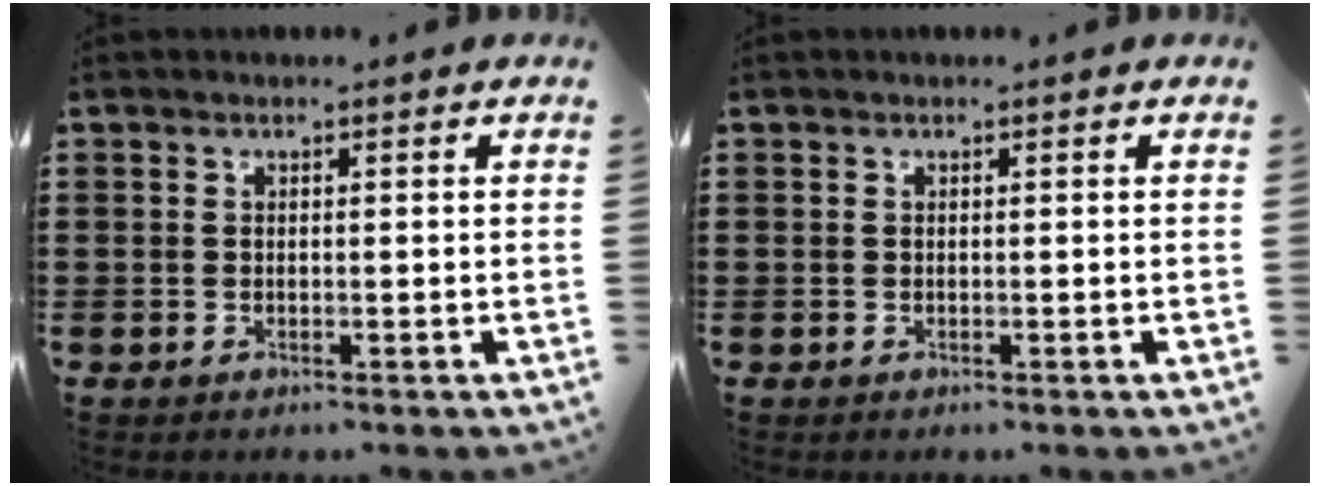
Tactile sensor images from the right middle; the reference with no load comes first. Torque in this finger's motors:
{"motor_torque": [-0.01, 0.04, -0.02, 0.00]}